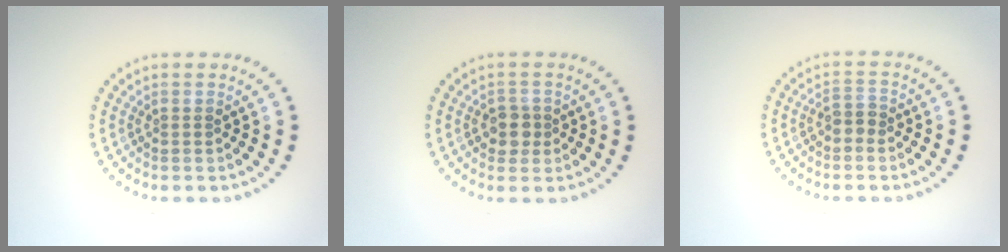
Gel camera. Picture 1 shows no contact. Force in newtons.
{"total": 2.1, "press": 2.0, "slide": 0.8}
{"total": 1.4, "press": 1.2, "slide": 0.7}